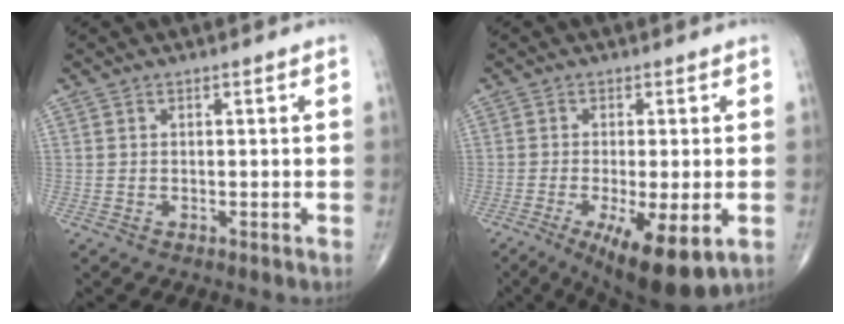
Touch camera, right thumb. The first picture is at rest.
{"total": 12.4, "force": [-4.7, 3.4, 11.0], "torque": [-0.169, -0.019, -0.066]}